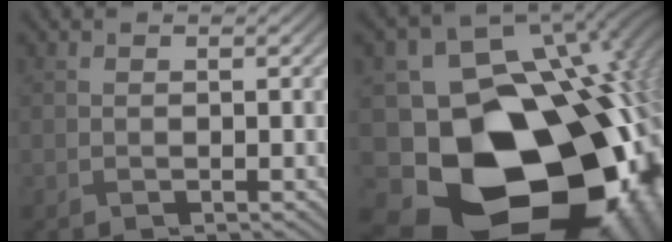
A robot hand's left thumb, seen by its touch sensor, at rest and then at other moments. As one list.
[{"total": 22.5, "force": [-6.9, 17.1, 13.0], "torque": [-0.221, -0.050, -0.094]}]